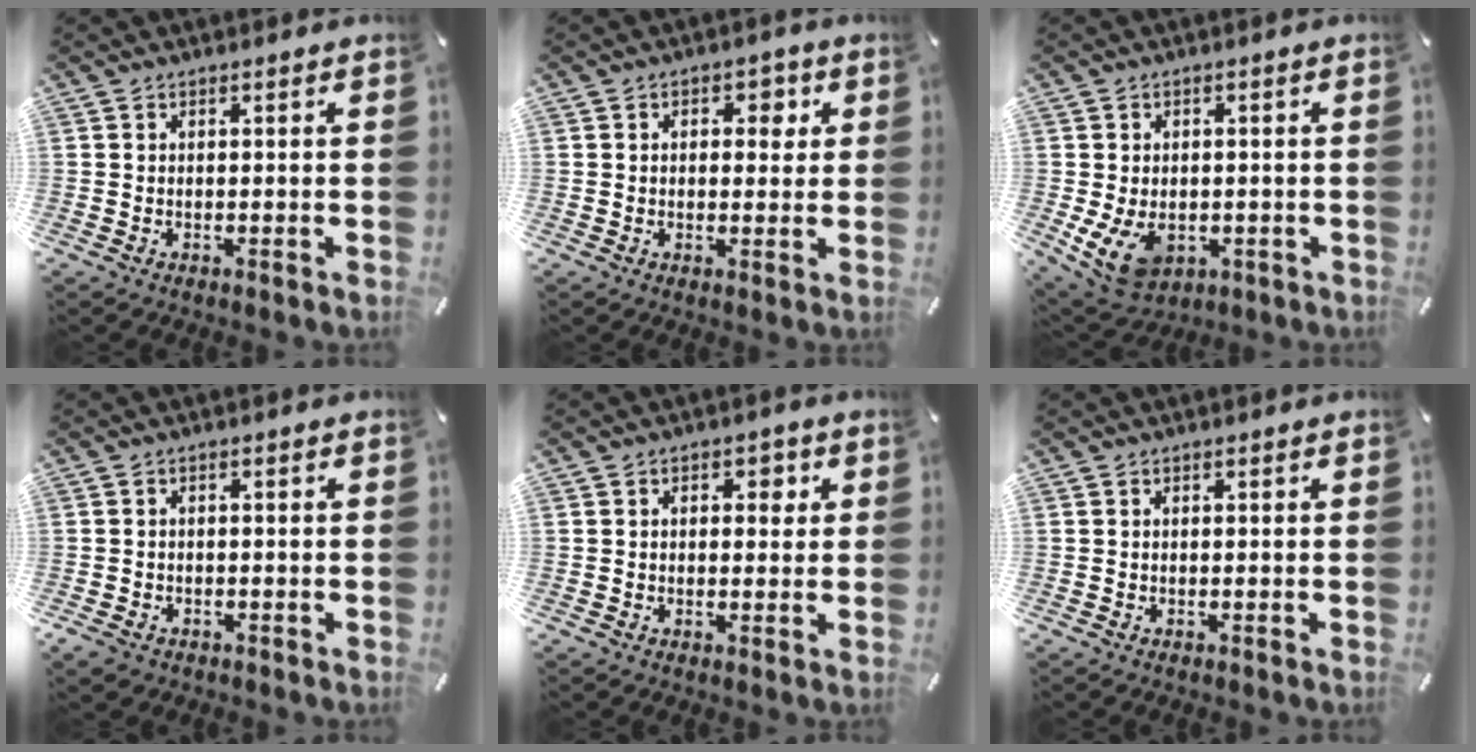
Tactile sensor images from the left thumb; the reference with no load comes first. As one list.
[{"total": 3.9, "force": [1.0, 2.8, 2.6], "torque": [-0.018, -0.006, 0.004]}, {"total": 9.2, "force": [-2.2, 6.8, 5.8], "torque": [-0.109, 0.000, -0.038]}, {"total": 2.0, "force": [-1.2, 1.4, 0.8], "torque": [-0.021, 0.003, -0.028]}, {"total": 3.2, "force": [0.7, 2.2, 2.1], "torque": [-0.015, -0.003, 0.000]}, {"total": 0.0}]